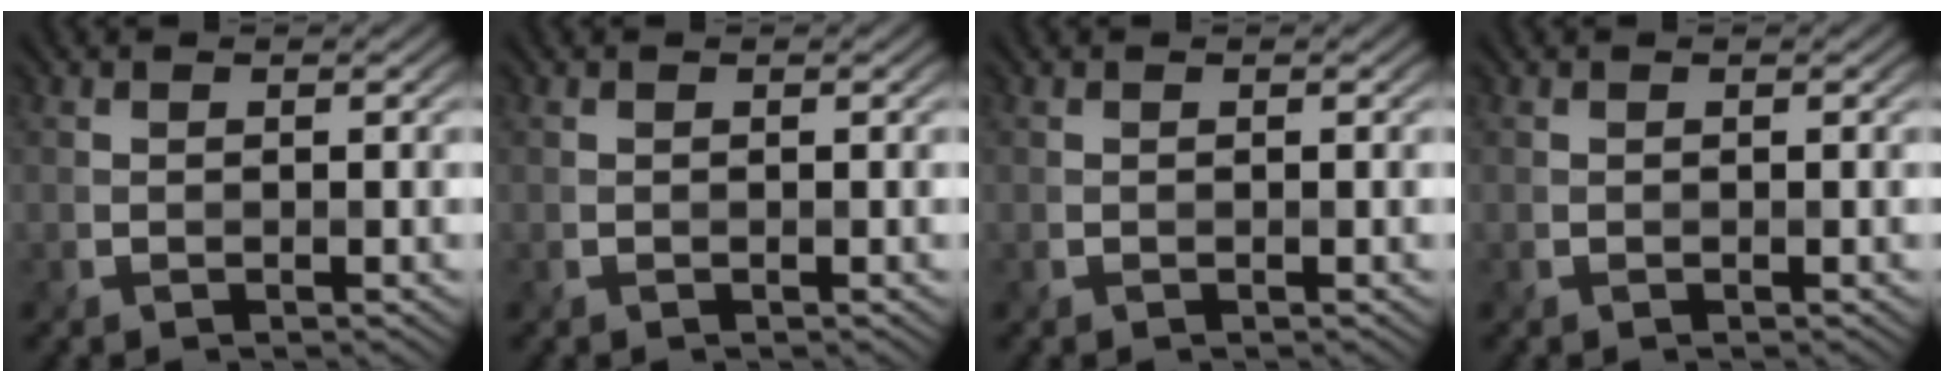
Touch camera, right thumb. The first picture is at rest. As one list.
[{"total": 0.0}, {"total": 0.0}, {"total": 0.0}]